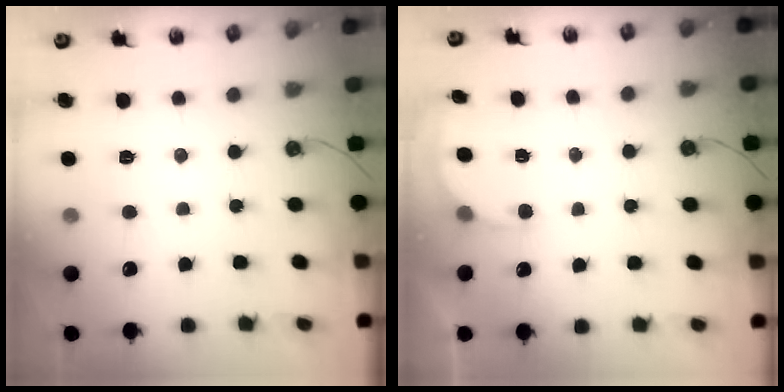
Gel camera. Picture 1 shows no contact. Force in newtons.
{"total": 2.6, "press": 2.3, "slide": 1.1}